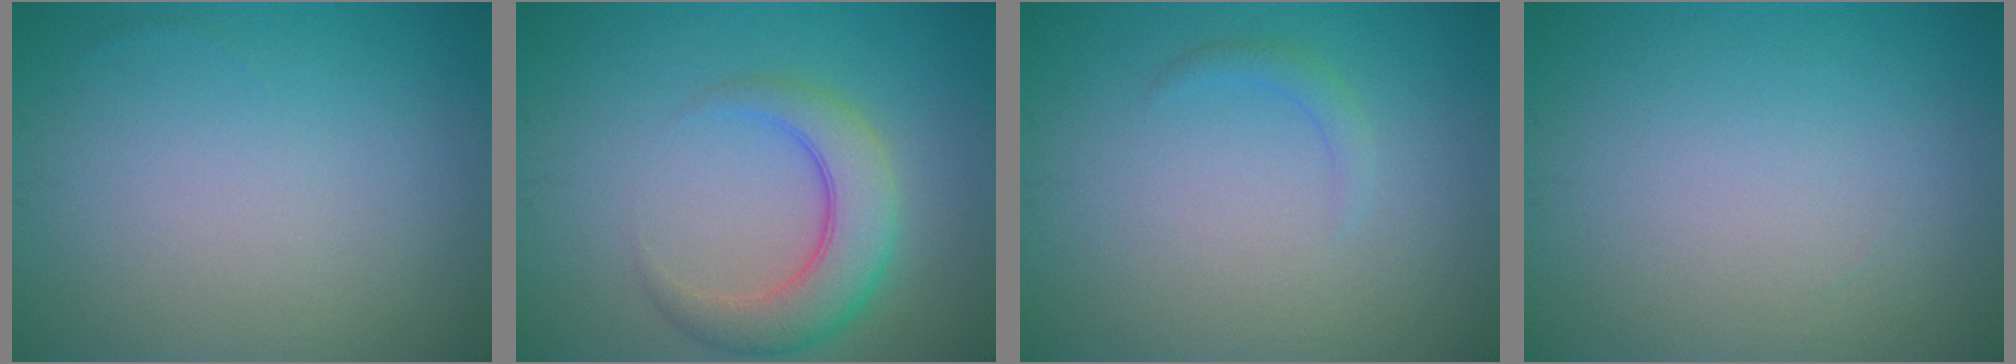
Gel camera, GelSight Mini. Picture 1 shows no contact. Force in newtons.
{"total": 5.1, "press": 5.1, "slide": 0.1}
{"total": 1.1, "press": 1.1, "slide": 0.2}
{"total": 0.0}